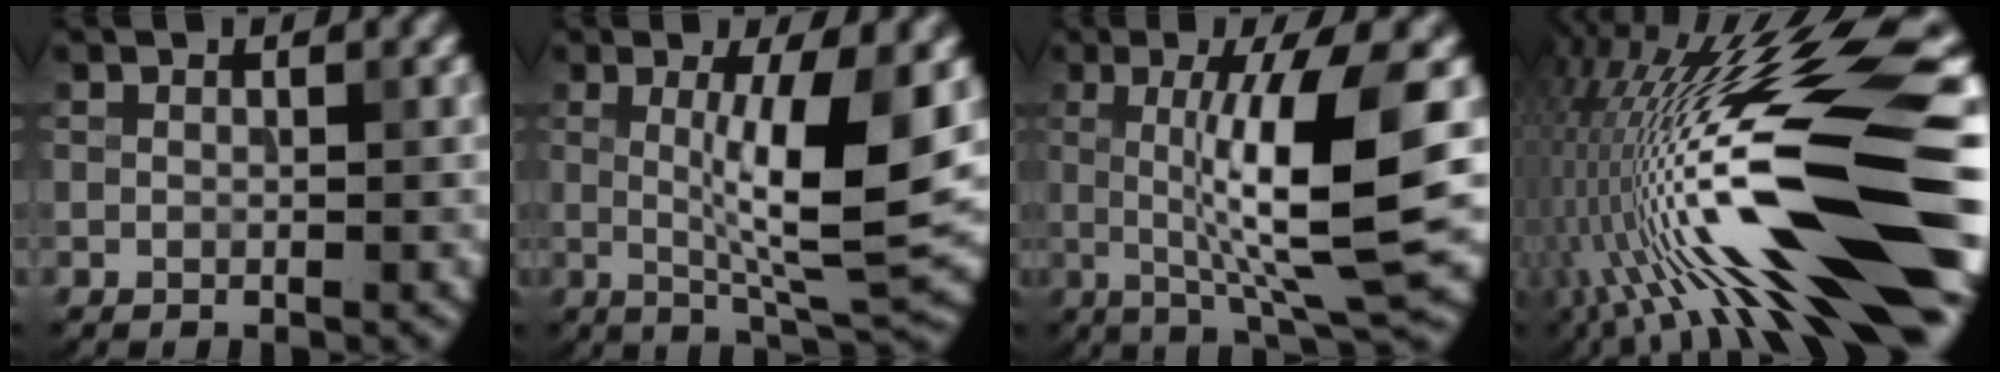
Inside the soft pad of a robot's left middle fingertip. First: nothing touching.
{"total": 8.6, "force": [0.8, 1.5, 8.4], "torque": [-0.128, -0.018, 0.021]}
{"total": 10.6, "force": [0.5, 2.1, 10.4], "torque": [-0.142, -0.007, 0.014]}
{"total": 16.9, "force": [-3.8, 2.7, 16.2], "torque": [-0.292, 0.026, -0.054]}